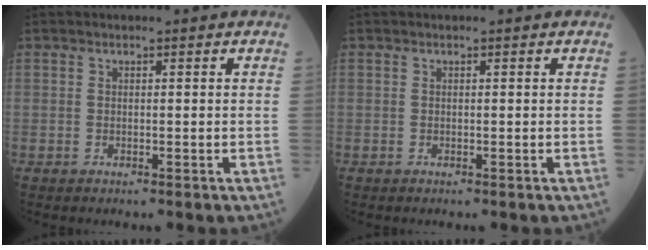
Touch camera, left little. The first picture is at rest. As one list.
[{"total": 0.0}]